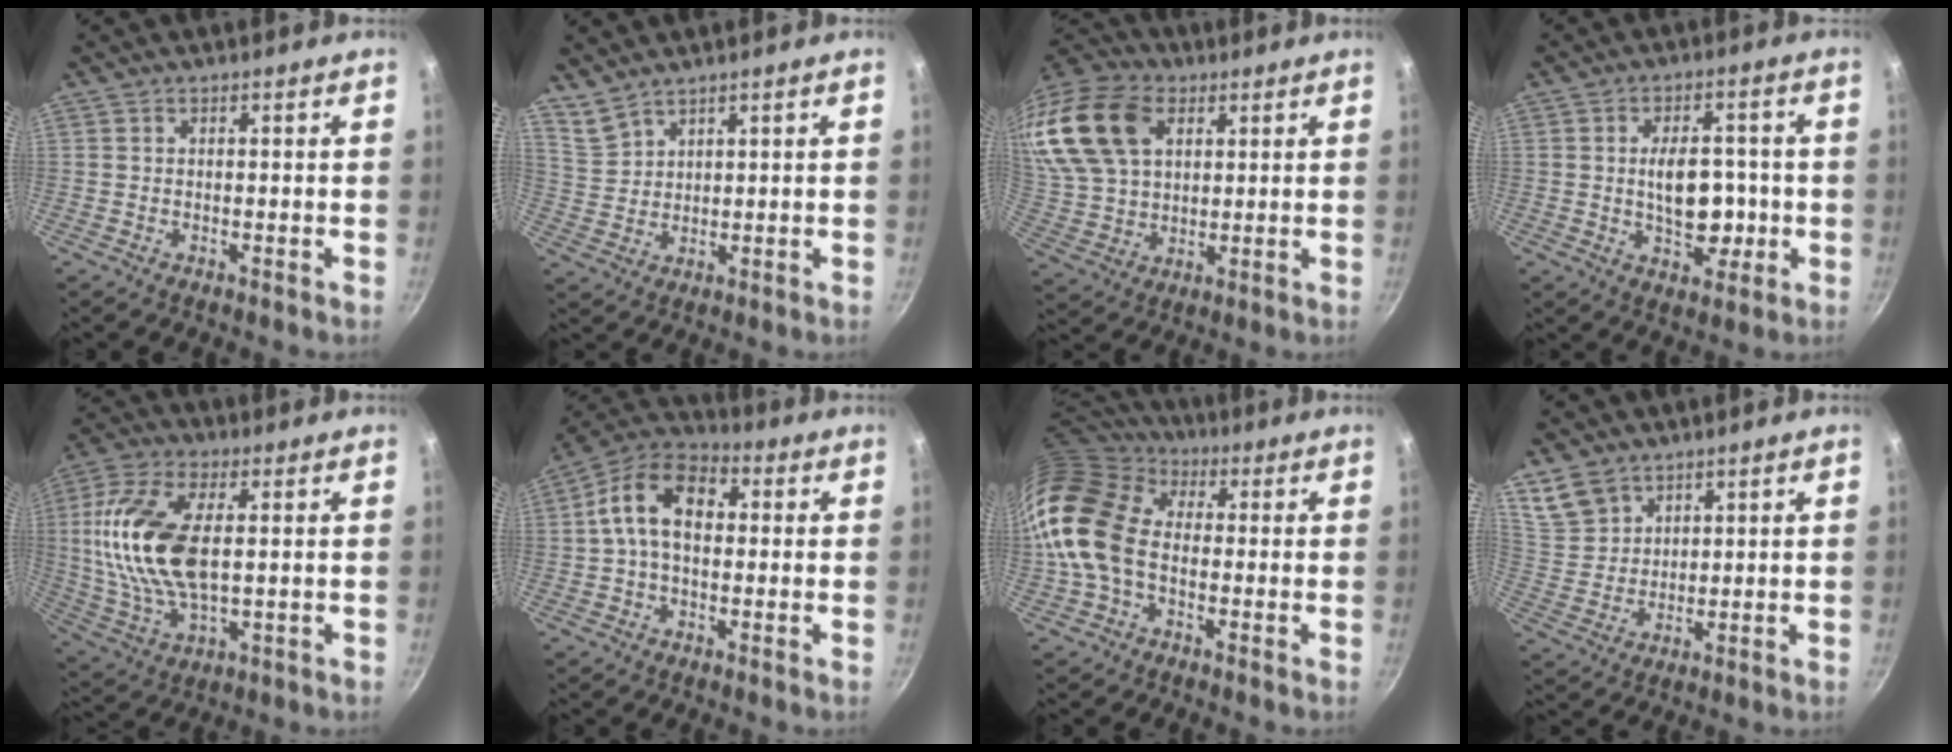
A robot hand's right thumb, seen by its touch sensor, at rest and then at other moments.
{"total": 4.3, "force": [3.9, 1.5, 1.1], "torque": [-0.020, -0.015, 0.089]}
{"total": 22.6, "force": [7.9, 15.2, 14.7], "torque": [-0.305, 0.011, 0.149]}
{"total": 10.3, "force": [-0.7, 6.2, 8.1], "torque": [-0.086, 0.006, -0.006]}
{"total": 18.6, "force": [2.4, 9.3, 16.0], "torque": [-0.321, 0.002, 0.043]}
{"total": 12.2, "force": [1.5, 8.0, 9.1], "torque": [-0.132, 0.030, 0.004]}
{"total": 16.7, "force": [-1.2, 12.0, 11.6], "torque": [-0.210, 0.034, -0.040]}
{"total": 7.3, "force": [5.0, 4.9, 2.3], "torque": [-0.023, -0.014, 0.108]}